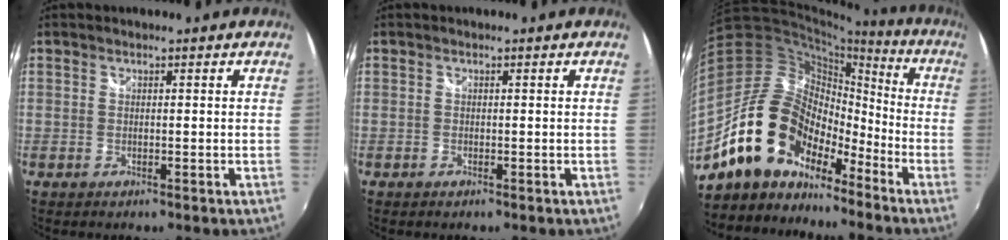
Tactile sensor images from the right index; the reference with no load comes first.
{"total": 0.0}
{"total": 17.3, "force": [-12.0, 9.6, 7.9], "torque": [-0.155, 0.012, -0.213]}